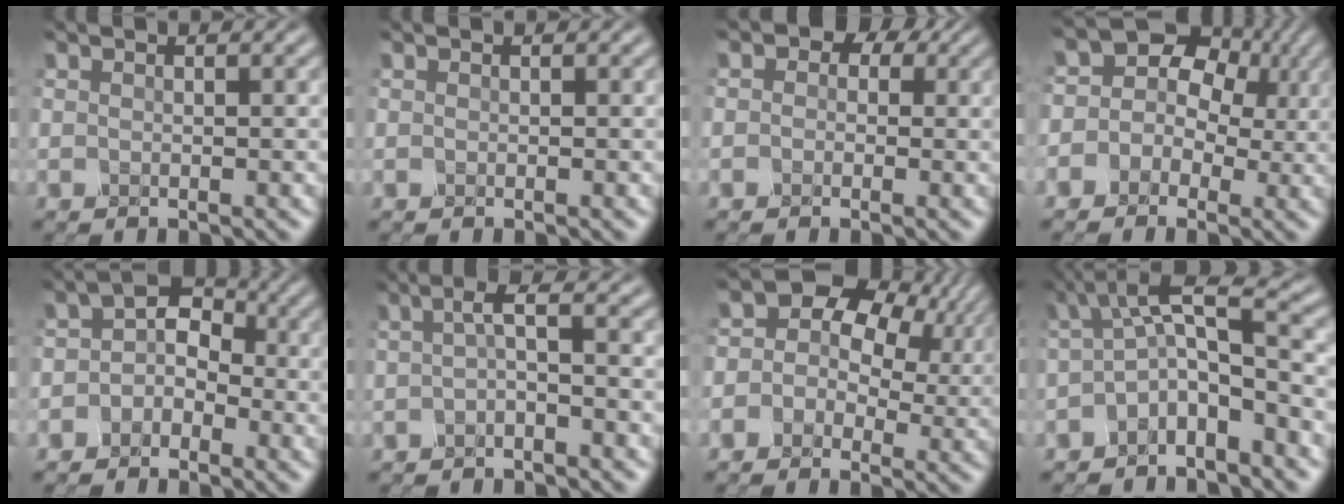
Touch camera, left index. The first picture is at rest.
{"total": 0.0}
{"total": 4.1, "force": [1.4, 3.4, 1.9], "torque": [-0.018, 0.009, -0.010]}
{"total": 9.5, "force": [2.4, 8.1, 4.3], "torque": [-0.041, 0.050, -0.021]}
{"total": 3.1, "force": [-1.3, 2.5, 1.3], "torque": [0.013, 0.012, -0.038]}
{"total": 2.0, "force": [-0.6, 0.2, 1.9], "torque": [-0.039, 0.005, -0.016]}
{"total": 11.8, "force": [4.0, 8.7, 7.0], "torque": [-0.095, 0.049, 0.016]}
{"total": 5.1, "force": [-1.7, 1.5, 4.6], "torque": [-0.074, 0.007, -0.041]}